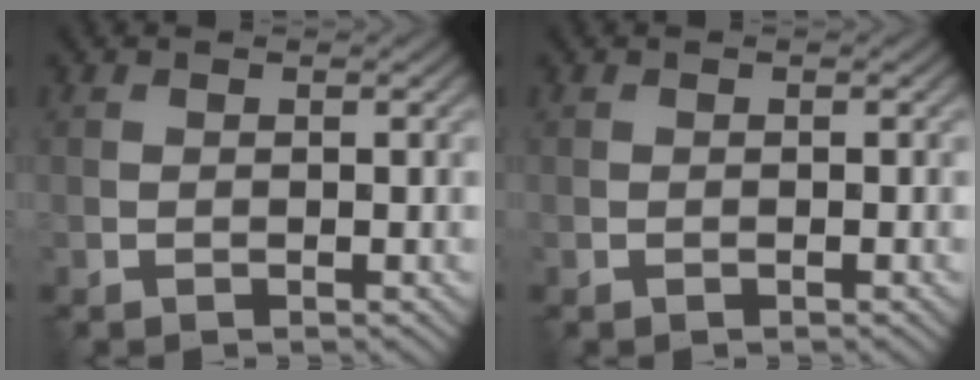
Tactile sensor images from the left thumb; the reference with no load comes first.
{"total": 0.0}